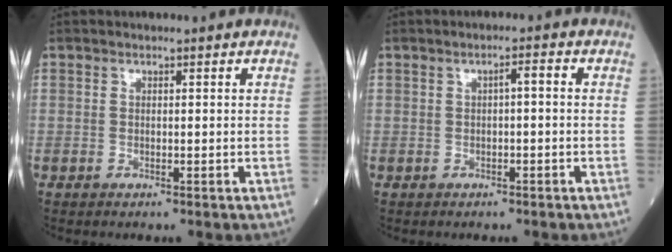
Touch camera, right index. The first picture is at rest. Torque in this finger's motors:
{"motor_torque": [0.34, -0.21, 0.11, 0.03]}